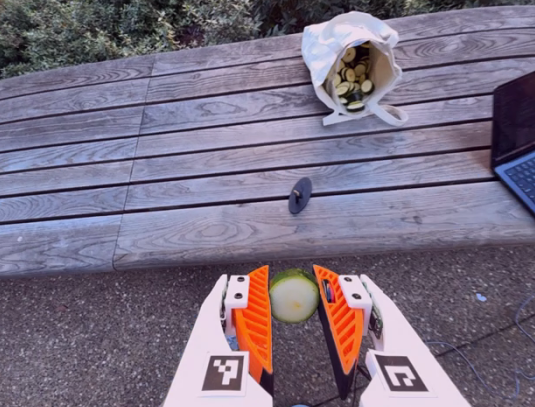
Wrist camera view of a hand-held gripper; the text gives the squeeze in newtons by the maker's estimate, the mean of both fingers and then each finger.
{"total": 10.6, "left": 10.6, "right": 10.5}